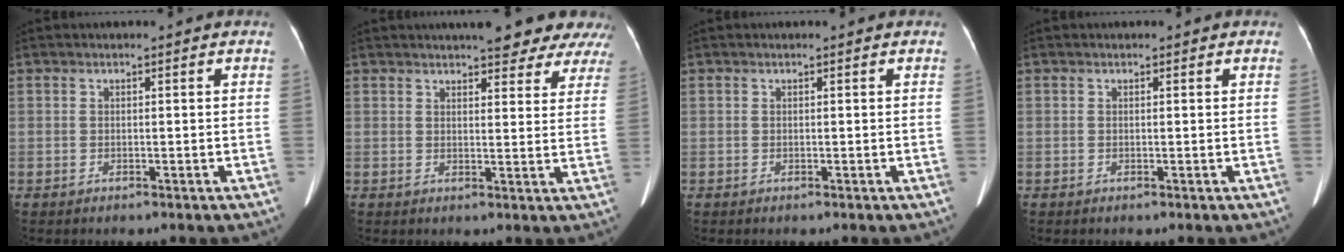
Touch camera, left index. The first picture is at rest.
{"total": 13.5, "force": [12.0, 2.8, 5.5], "torque": [-0.049, 0.004, 0.125]}
{"total": 0.0}
{"total": 0.0}